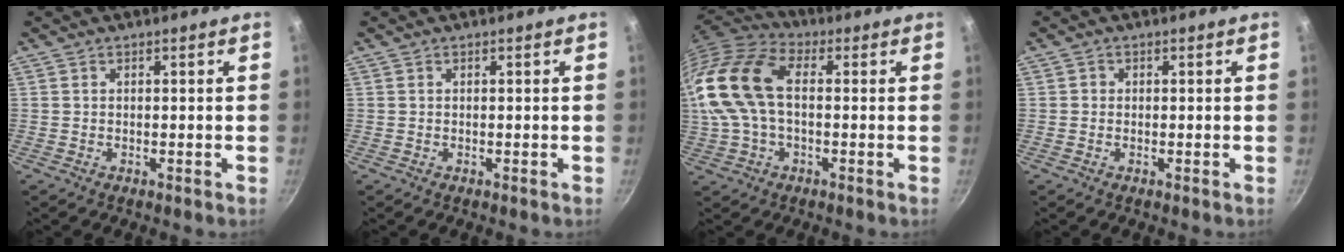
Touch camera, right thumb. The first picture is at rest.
{"total": 0.0}
{"total": 18.6, "force": [1.2, 11.3, 14.7], "torque": [-0.312, 0.028, 0.009]}
{"total": 0.7, "force": [-0.1, 0.7, 0.1], "torque": [0.003, 0.003, -0.004]}